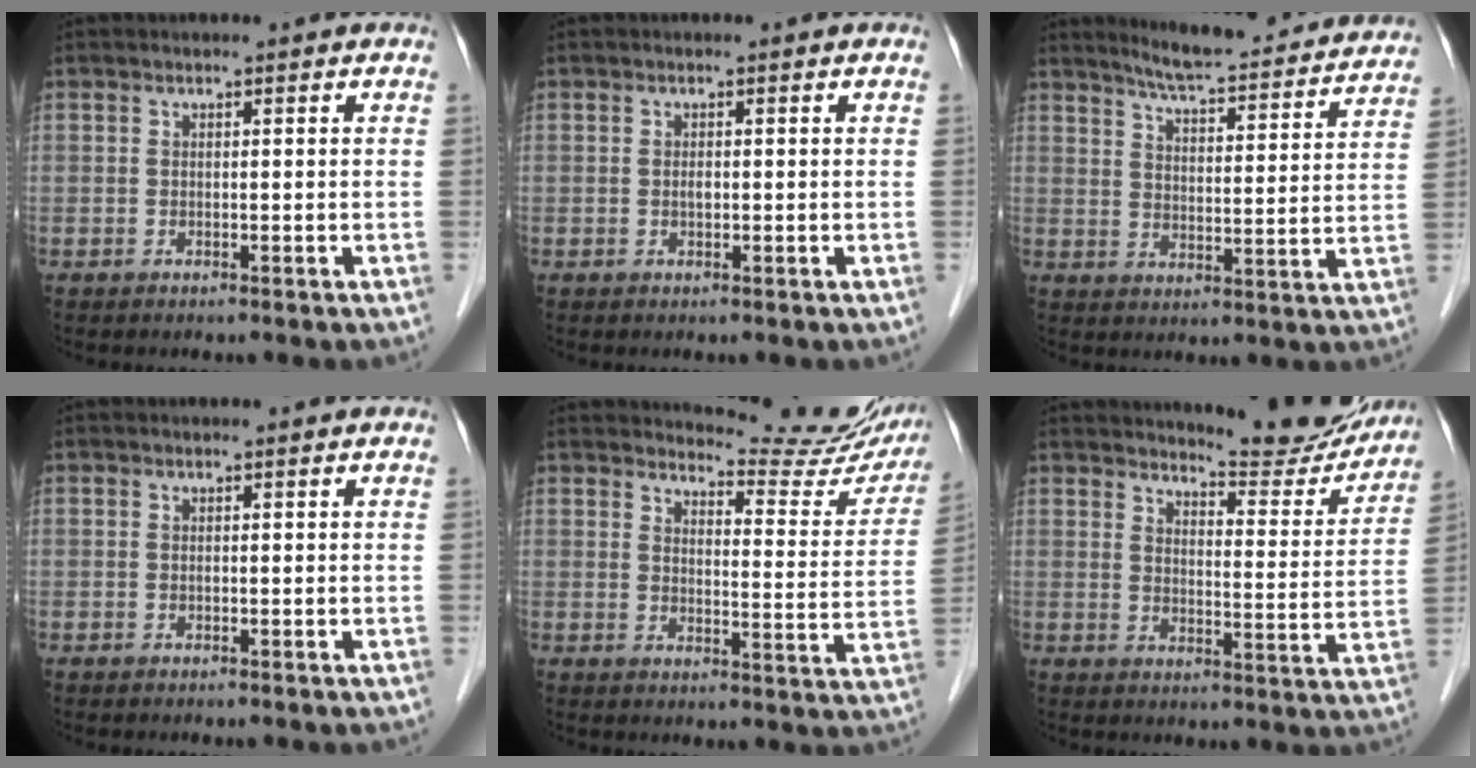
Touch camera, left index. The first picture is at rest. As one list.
[{"total": 0.7, "force": [0.0, 0.3, 0.6], "torque": [-0.012, 0.000, -0.001]}, {"total": 18.8, "force": [17.5, 2.0, 6.6], "torque": [-0.091, -0.028, 0.221]}, {"total": 0.0}, {"total": 14.8, "force": [14.5, 1.7, 2.6], "torque": [-0.025, -0.075, 0.154]}, {"total": 13.0, "force": [12.5, 1.5, 3.1], "torque": [-0.034, -0.039, 0.153]}]